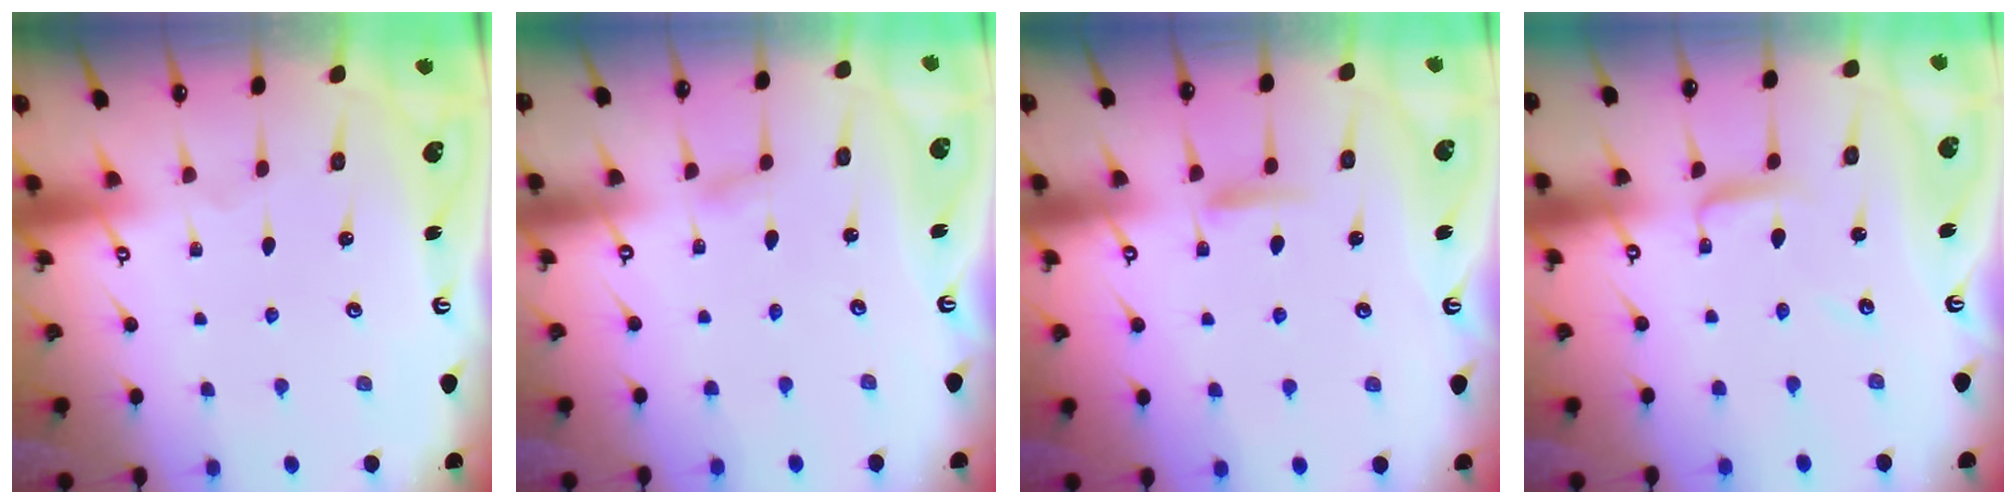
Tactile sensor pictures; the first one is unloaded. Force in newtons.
{"total": 1.3, "press": 1.3, "slide": 0.1}
{"total": 6.2, "press": 6.2, "slide": 0.7}
{"total": 3.6, "press": 3.6, "slide": 0.2}